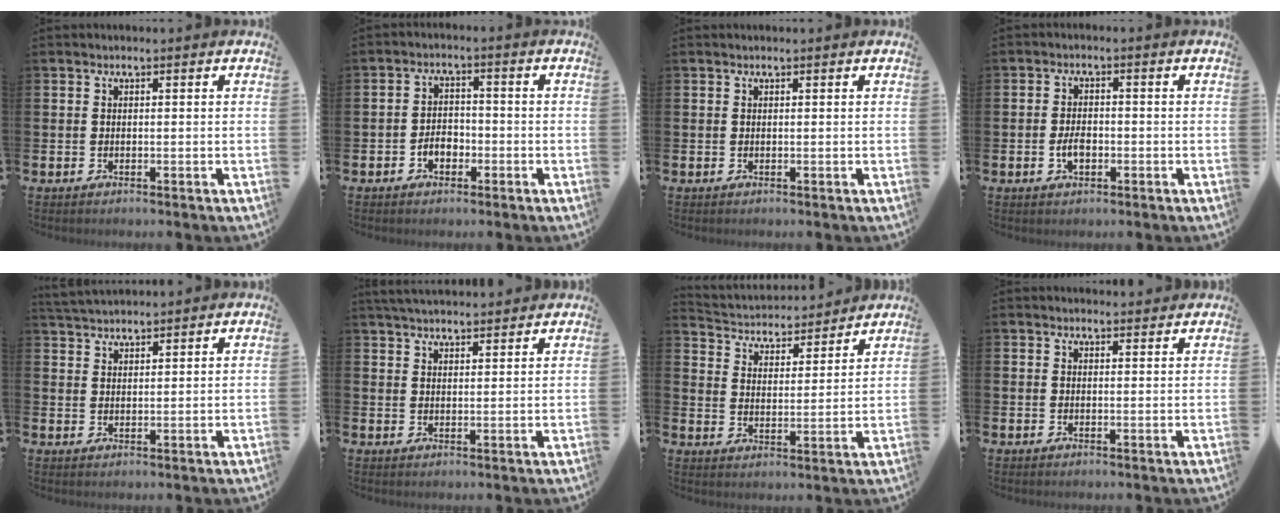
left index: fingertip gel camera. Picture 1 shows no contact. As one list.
[{"total": 3.0, "force": [-1.4, 2.1, 1.7], "torque": [-0.034, 0.005, -0.030]}, {"total": 0.0}, {"total": 2.9, "force": [-0.7, 1.7, 2.3], "torque": [-0.041, 0.003, -0.013]}, {"total": 2.9, "force": [2.9, 0.4, 0.3], "torque": [-0.013, -0.010, 0.054]}, {"total": 3.6, "force": [3.6, 0.4, 0.6], "torque": [-0.017, -0.014, 0.066]}, {"total": 4.0, "force": [3.8, 1.3, -0.1], "torque": [-0.025, -0.033, 0.061]}, {"total": 1.2, "force": [1.2, 0.2, 0.1], "torque": [0.007, -0.004, 0.021]}]